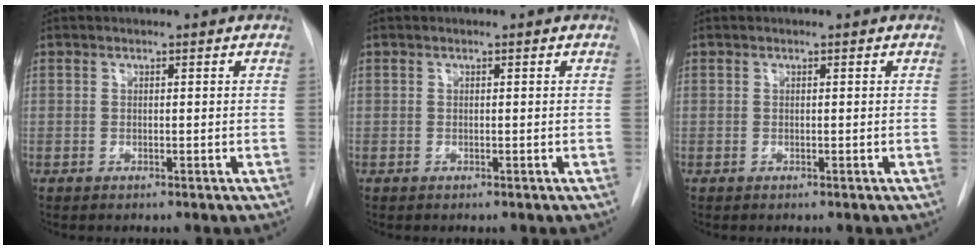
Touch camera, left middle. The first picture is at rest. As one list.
[{"total": 0.0}, {"total": 0.0}]